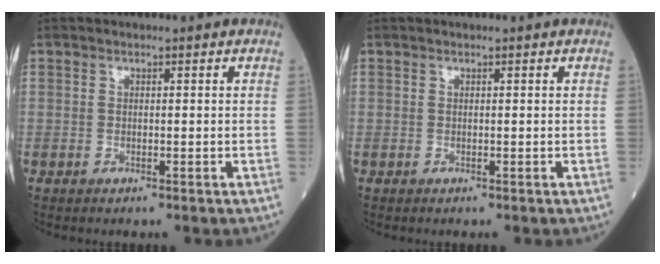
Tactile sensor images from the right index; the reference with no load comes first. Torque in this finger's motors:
{"motor_torque": [0.03, 0.03, 0.00, -0.01]}